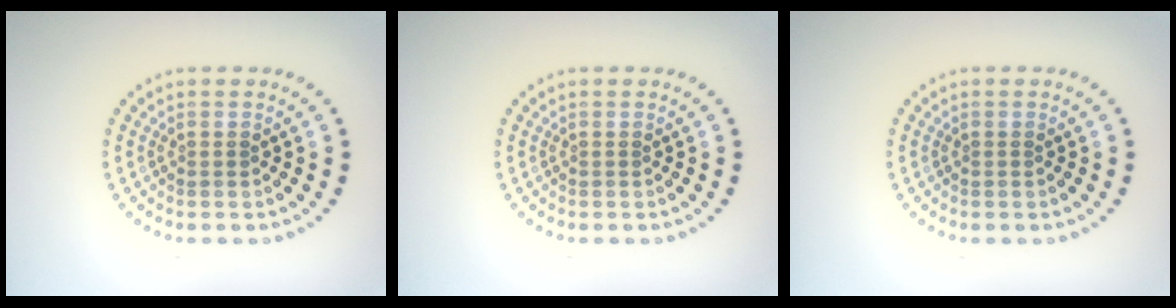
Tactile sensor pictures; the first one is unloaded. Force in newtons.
{"total": 0.0}
{"total": 0.0}